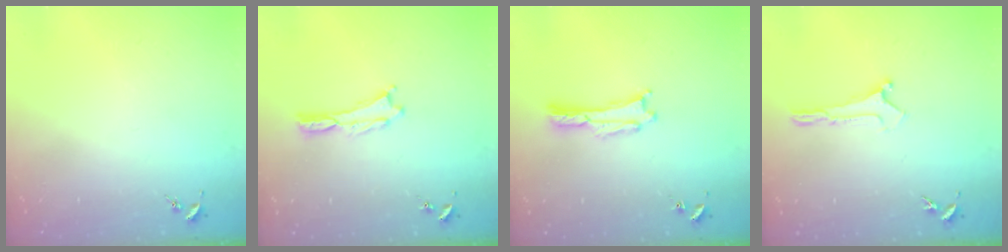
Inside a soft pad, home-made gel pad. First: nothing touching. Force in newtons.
{"total": 0.0}
{"total": 0.7, "press": 0.7, "slide": 0.1}
{"total": 0.0}